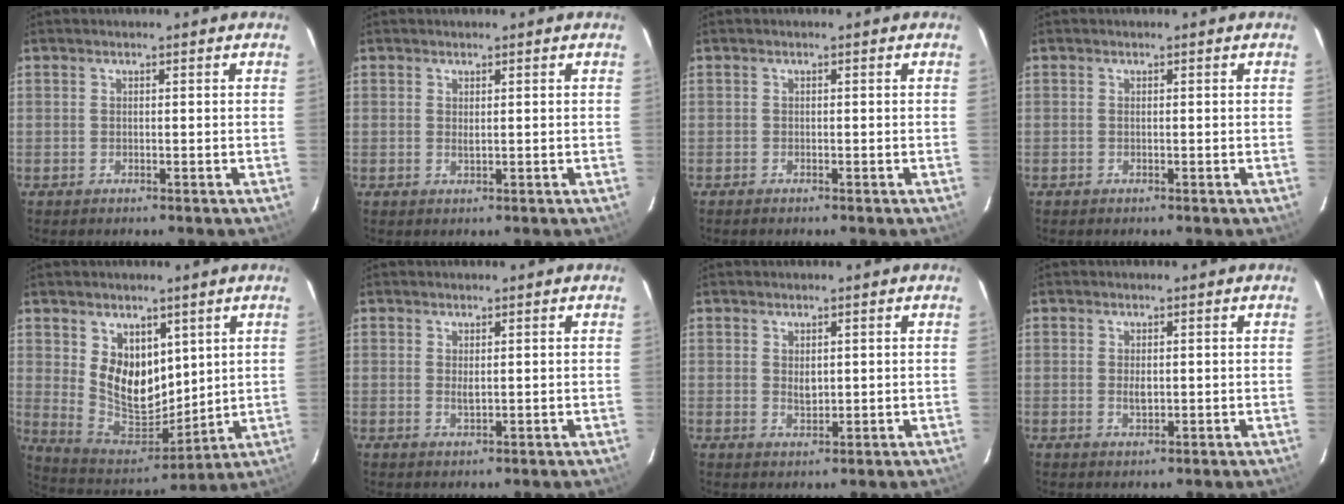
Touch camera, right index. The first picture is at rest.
{"total": 0.8, "force": [0.3, 0.4, 0.7], "torque": [-0.012, 0.001, 0.005]}
{"total": 0.5, "force": [-0.5, 0.2, 0.1], "torque": [-0.004, -0.001, -0.010]}
{"total": 0.0}
{"total": 12.5, "force": [4.5, 8.5, 7.9], "torque": [-0.141, -0.004, 0.107]}
{"total": 1.4, "force": [0.2, 0.7, 1.3], "torque": [-0.023, -0.001, 0.005]}
{"total": 2.3, "force": [0.4, 1.5, 1.7], "torque": [-0.024, 0.000, 0.010]}
{"total": 2.1, "force": [0.0, 1.2, 1.7], "torque": [-0.028, -0.001, 0.001]}